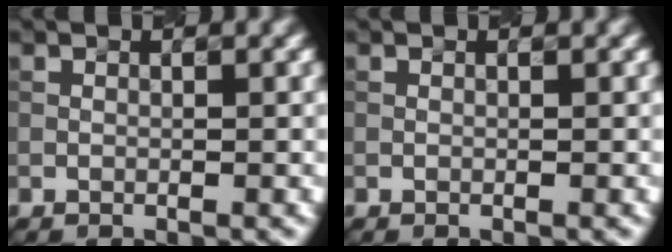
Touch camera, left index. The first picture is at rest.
{"total": 0.0}